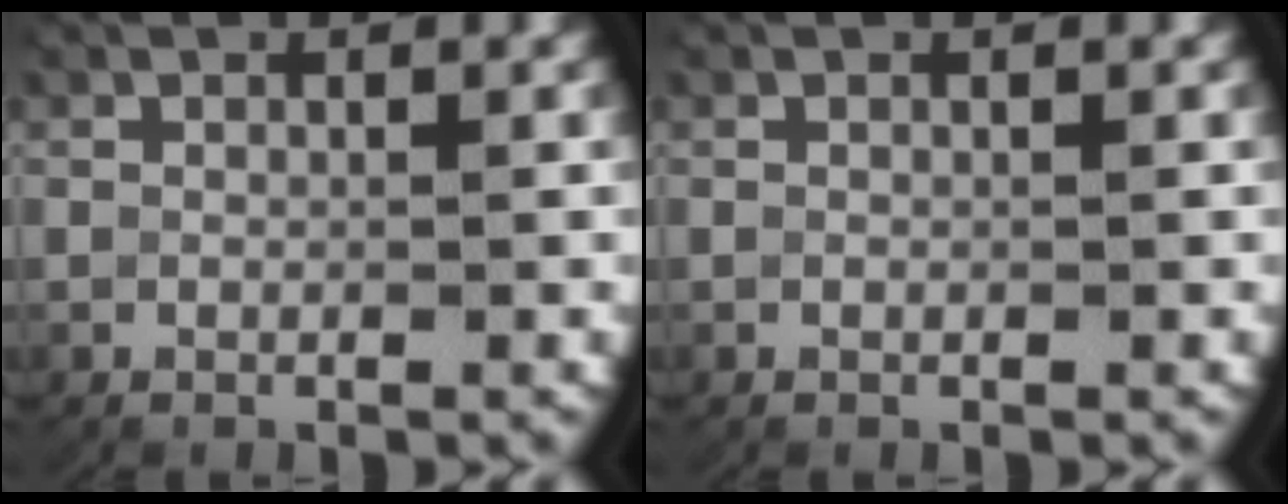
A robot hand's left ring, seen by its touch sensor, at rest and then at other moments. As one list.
[{"total": 0.0}]